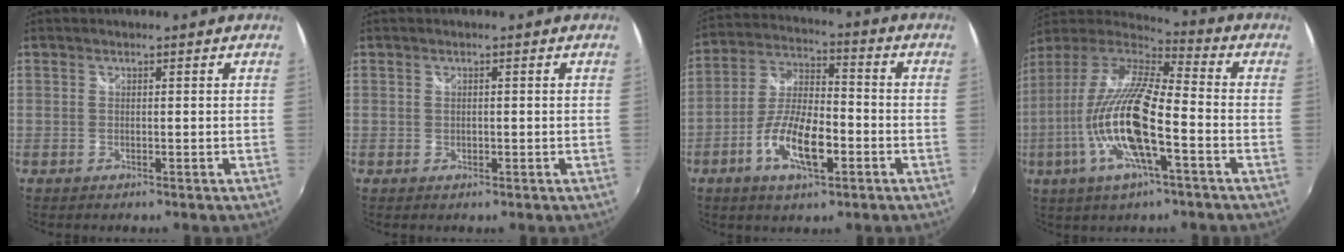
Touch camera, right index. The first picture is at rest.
{"total": 0.6, "force": [0.0, 0.5, 0.4], "torque": [-0.004, 0.002, 0.001]}
{"total": 12.2, "force": [-4.8, 4.5, 10.3], "torque": [-0.212, 0.001, -0.087]}
{"total": 19.5, "force": [-5.9, 4.2, 18.0], "torque": [-0.344, -0.023, -0.118]}